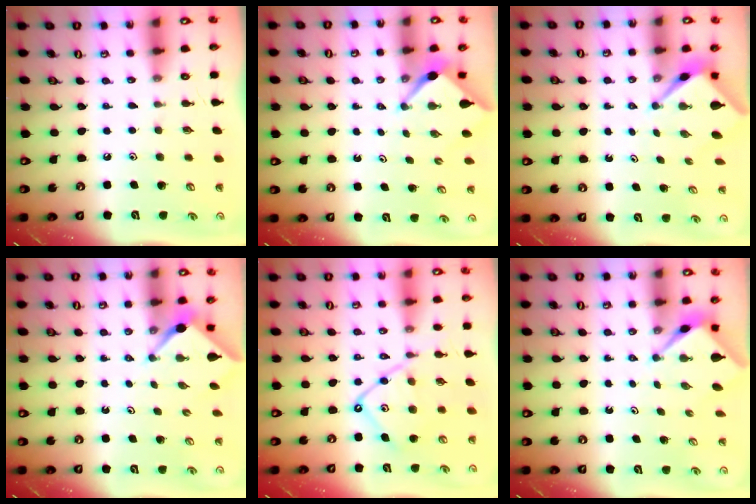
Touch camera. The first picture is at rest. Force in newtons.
{"total": 2.4, "press": 2.4, "slide": 0.2}
{"total": 2.5, "press": 2.5, "slide": 0.1}
{"total": 2.5, "press": 2.5, "slide": 0.3}
{"total": 11.8, "press": 11.7, "slide": 1.0}
{"total": 2.6, "press": 2.6, "slide": 0.1}